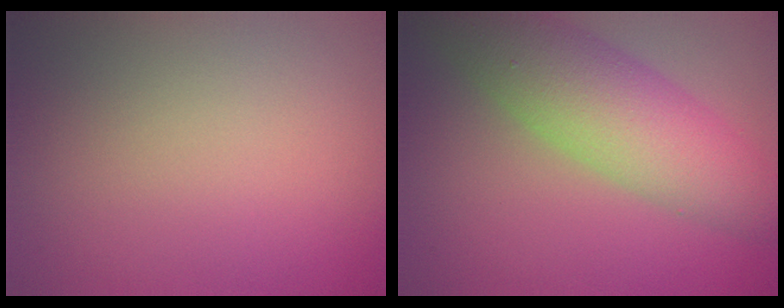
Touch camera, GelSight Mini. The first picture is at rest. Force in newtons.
{"total": 8.1, "press": 8.1, "slide": 0.3}